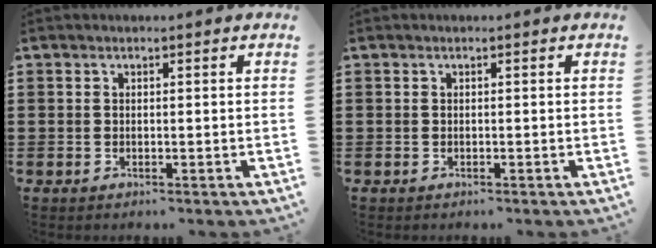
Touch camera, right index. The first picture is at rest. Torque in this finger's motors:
{"motor_torque": [0.03, -0.26, 0.01, 0.01]}